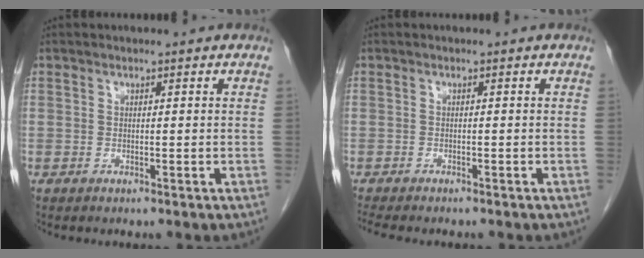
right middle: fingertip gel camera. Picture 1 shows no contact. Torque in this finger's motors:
{"motor_torque": [0.26, -0.21, 0.03, 0.01]}